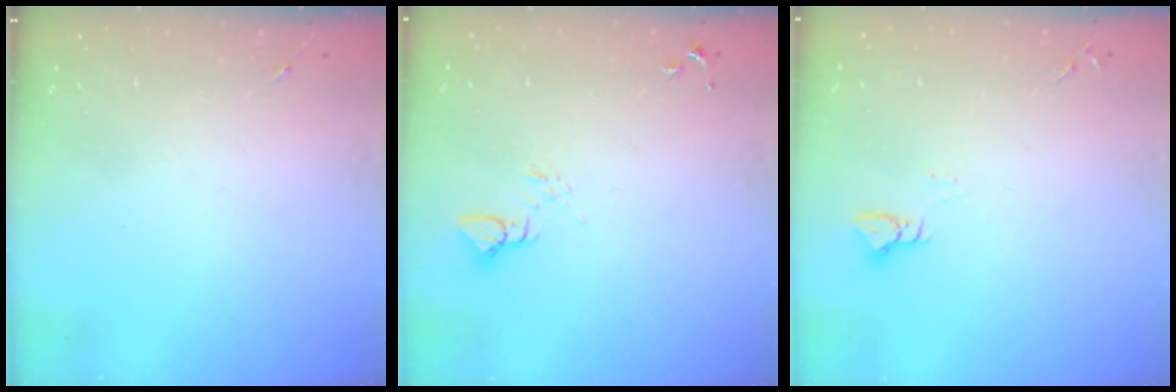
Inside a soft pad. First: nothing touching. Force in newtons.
{"total": 3.4, "press": 3.4, "slide": 0.2}
{"total": 2.9, "press": 2.9, "slide": 0.3}